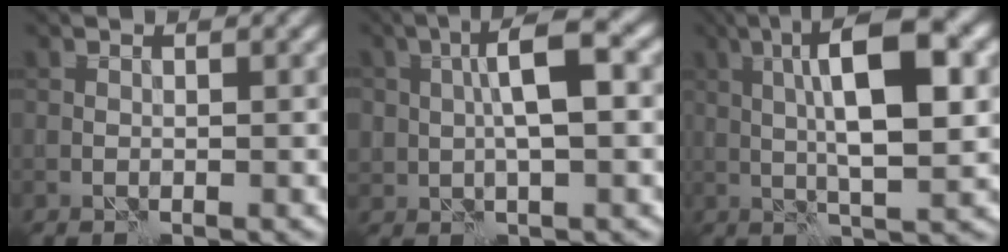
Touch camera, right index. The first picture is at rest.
{"total": 5.3, "force": [0.6, 1.9, 5.0], "torque": [-0.087, 0.013, 0.006]}
{"total": 10.3, "force": [1.8, 2.7, 9.7], "torque": [-0.155, 0.010, 0.026]}